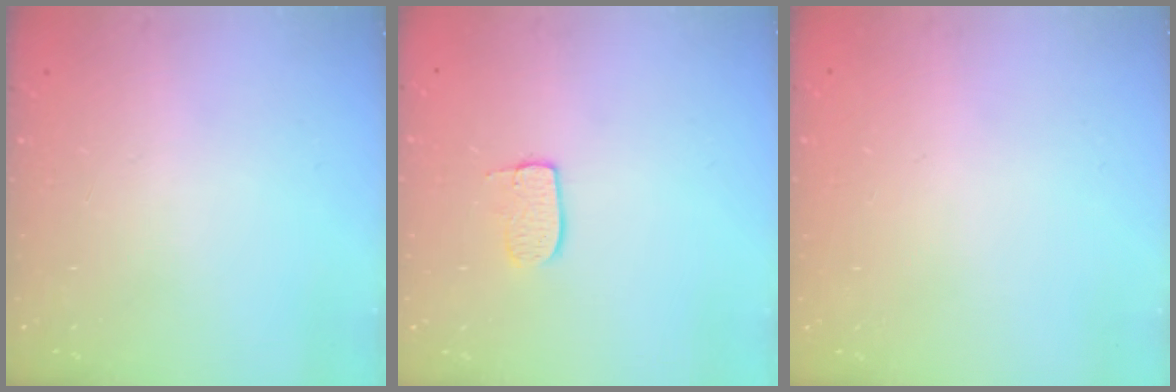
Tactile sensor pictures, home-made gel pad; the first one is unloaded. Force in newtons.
{"total": 7.1, "press": 7.0, "slide": 0.4}
{"total": 0.0}